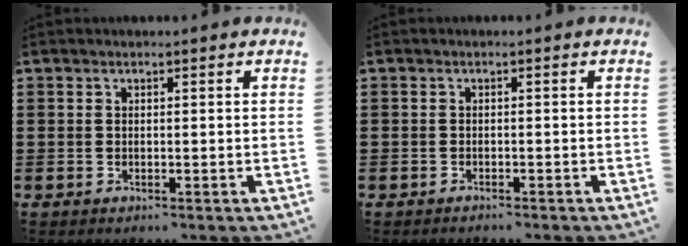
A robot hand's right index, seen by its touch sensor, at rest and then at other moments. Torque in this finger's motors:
{"motor_torque": [0.00, -0.10, -0.03, -0.01]}